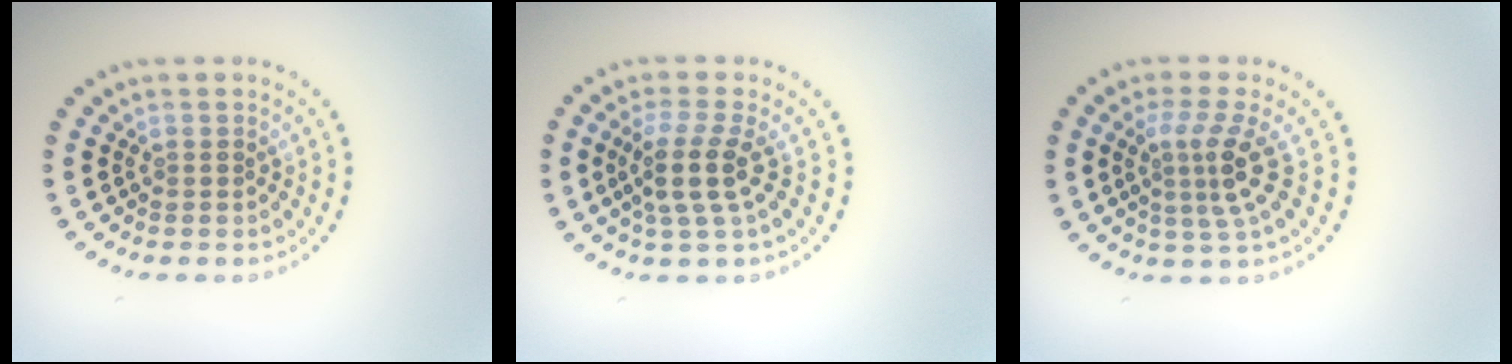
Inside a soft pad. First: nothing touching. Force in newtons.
{"total": 3.3, "press": 2.6, "slide": 2.1}
{"total": 3.5, "press": 2.4, "slide": 2.5}